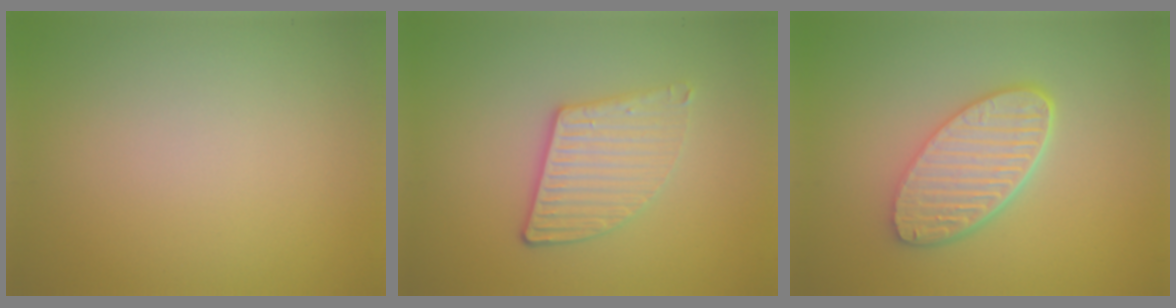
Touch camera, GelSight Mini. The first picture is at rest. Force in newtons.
{"total": 3.6, "press": 3.1, "slide": 1.8}
{"total": 5.6, "press": 4.5, "slide": 3.3}